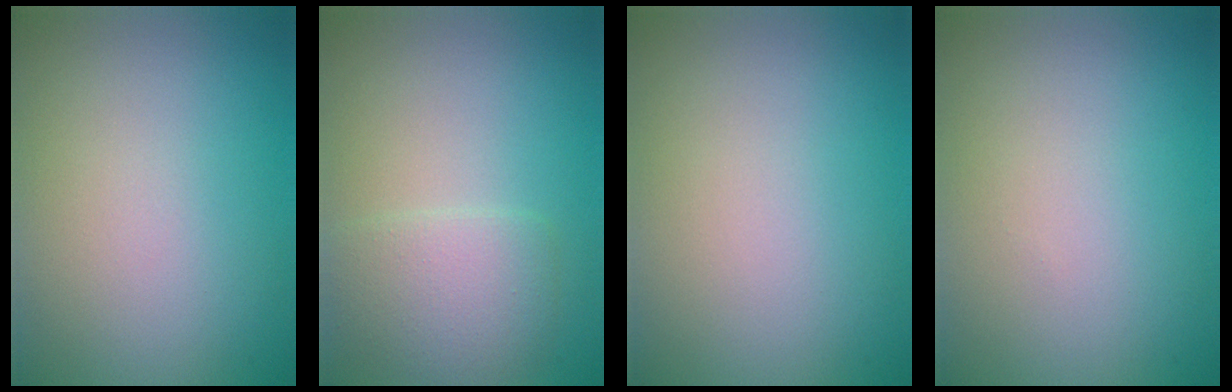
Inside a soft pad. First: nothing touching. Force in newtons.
{"total": 3.2, "press": 3.2, "slide": 0.1}
{"total": 0.0}
{"total": 0.0}